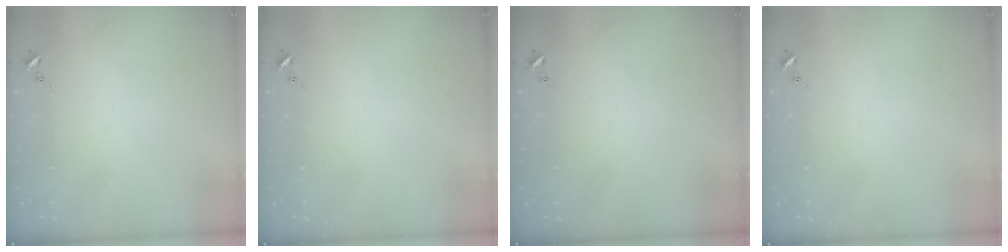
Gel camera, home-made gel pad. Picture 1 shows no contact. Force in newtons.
{"total": 0.0}
{"total": 0.0}
{"total": 0.0}